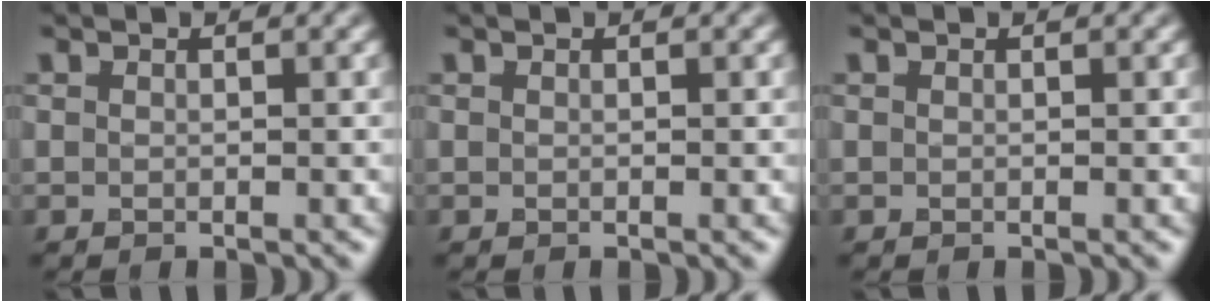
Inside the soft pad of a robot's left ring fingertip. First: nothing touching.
{"total": 0.0}
{"total": 0.0}